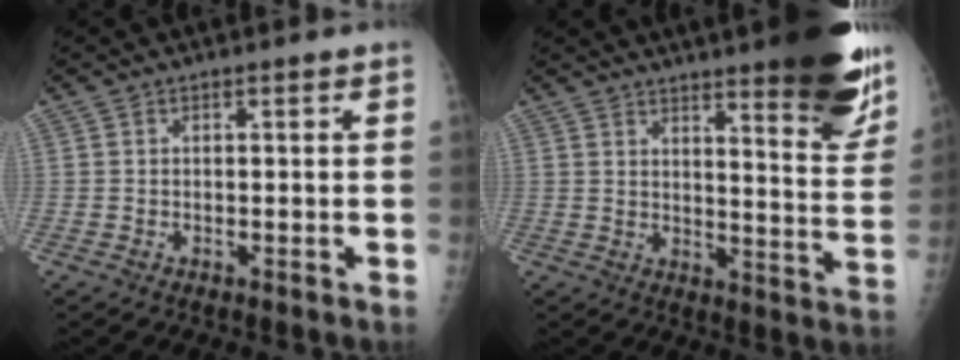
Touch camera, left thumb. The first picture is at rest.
{"total": 13.8, "force": [9.0, 1.7, 10.3], "torque": [-0.122, -0.050, 0.118]}